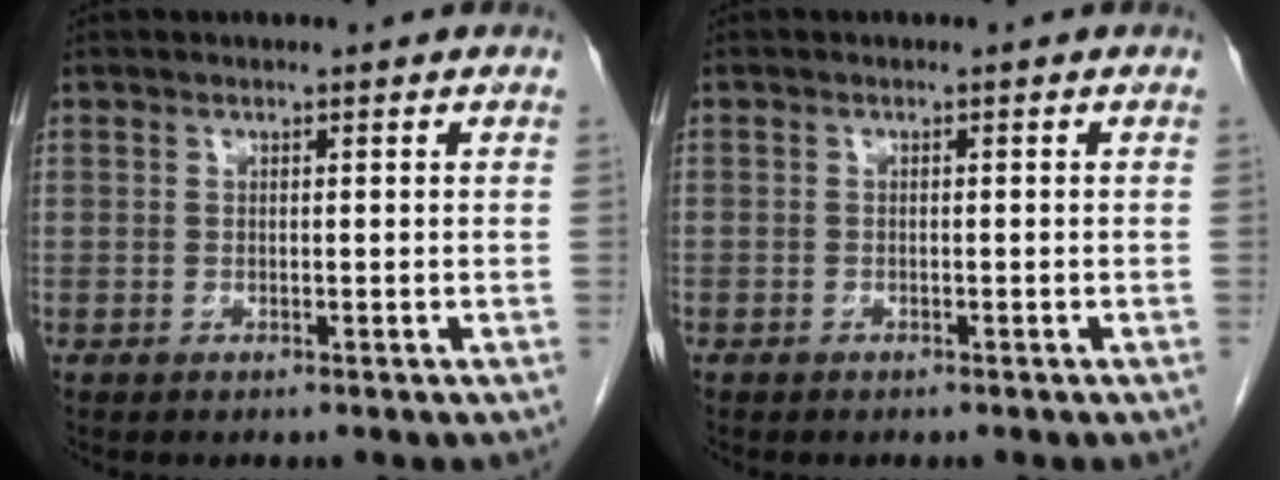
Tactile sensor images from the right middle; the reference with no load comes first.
{"total": 0.6, "force": [-0.5, 0.4, 0.1], "torque": [-0.008, 0.003, -0.011]}